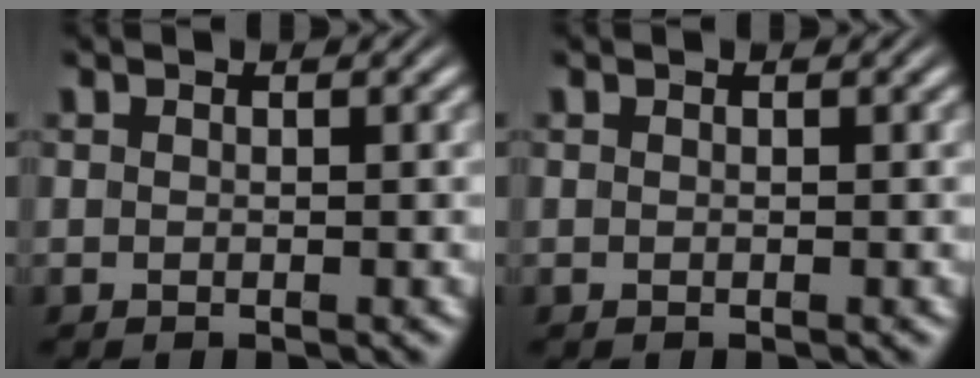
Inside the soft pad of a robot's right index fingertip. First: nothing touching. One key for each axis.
{"total": 0.0}